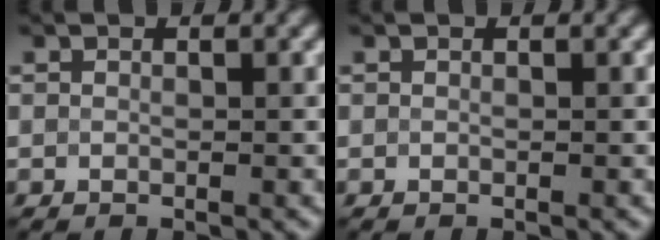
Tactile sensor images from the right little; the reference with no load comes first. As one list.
[{"total": 0.0}]